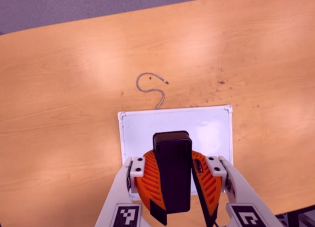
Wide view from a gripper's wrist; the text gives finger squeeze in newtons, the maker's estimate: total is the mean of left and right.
{"total": 11.1, "left": 11.0, "right": 11.2}